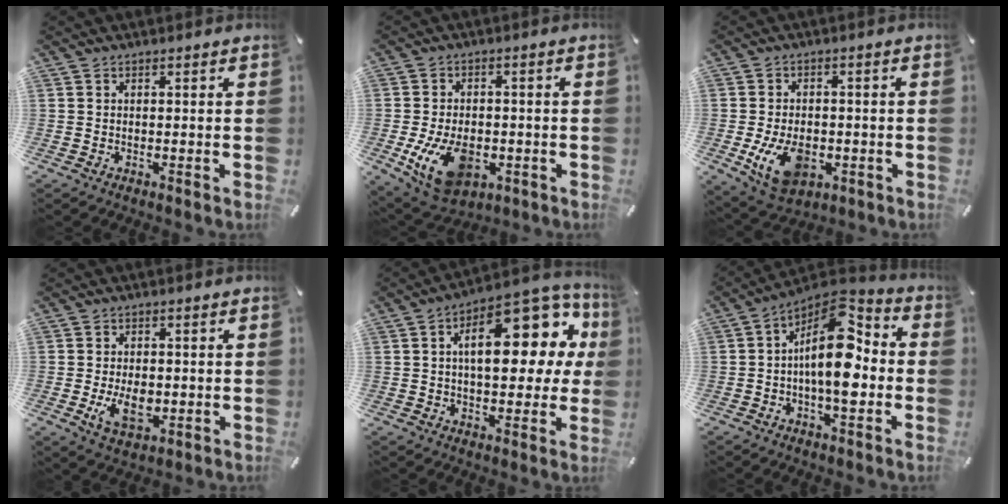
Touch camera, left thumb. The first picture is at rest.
{"total": 12.6, "force": [-3.4, 8.3, 8.9], "torque": [-0.173, -0.001, -0.057]}
{"total": 10.8, "force": [-2.8, 7.2, 7.5], "torque": [-0.131, -0.002, -0.048]}
{"total": 6.9, "force": [-1.1, 4.4, 5.2], "torque": [-0.097, -0.009, -0.020]}
{"total": 20.6, "force": [6.2, 10.5, 16.6], "torque": [-0.218, -0.040, 0.099]}
{"total": 15.7, "force": [-0.5, 7.5, 13.8], "torque": [-0.250, -0.020, -0.013]}